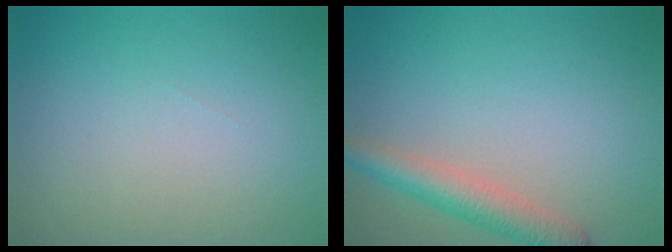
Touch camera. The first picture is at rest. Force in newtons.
{"total": 3.7, "press": 3.7, "slide": 0.1}